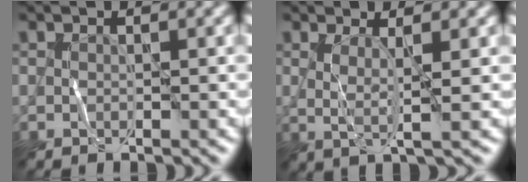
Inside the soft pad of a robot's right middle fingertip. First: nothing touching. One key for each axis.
{"total": 2.1, "fx": 0.2, "fy": 0.1, "fz": 2.1, "tx": -0.049, "ty": -0.002, "tz": 0.013}